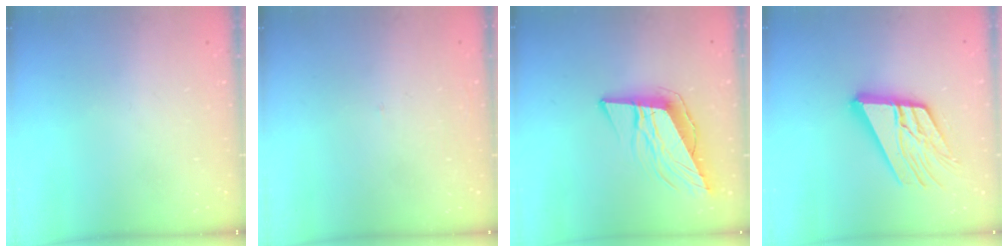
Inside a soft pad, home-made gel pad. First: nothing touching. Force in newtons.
{"total": 1.7, "press": 1.6, "slide": 0.1}
{"total": 12.1, "press": 11.5, "slide": 3.6}
{"total": 17.6, "press": 17.5, "slide": 2.2}